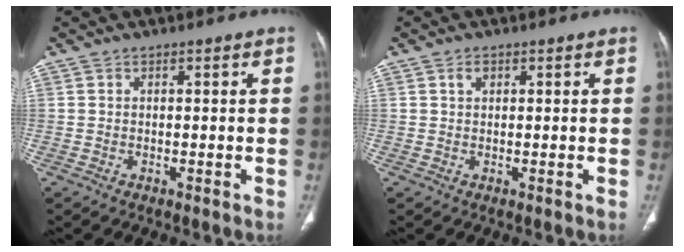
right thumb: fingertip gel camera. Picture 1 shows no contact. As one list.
[{"total": 1.3, "force": [0.6, 0.9, 0.8], "torque": [-0.011, 0.002, 0.010]}]